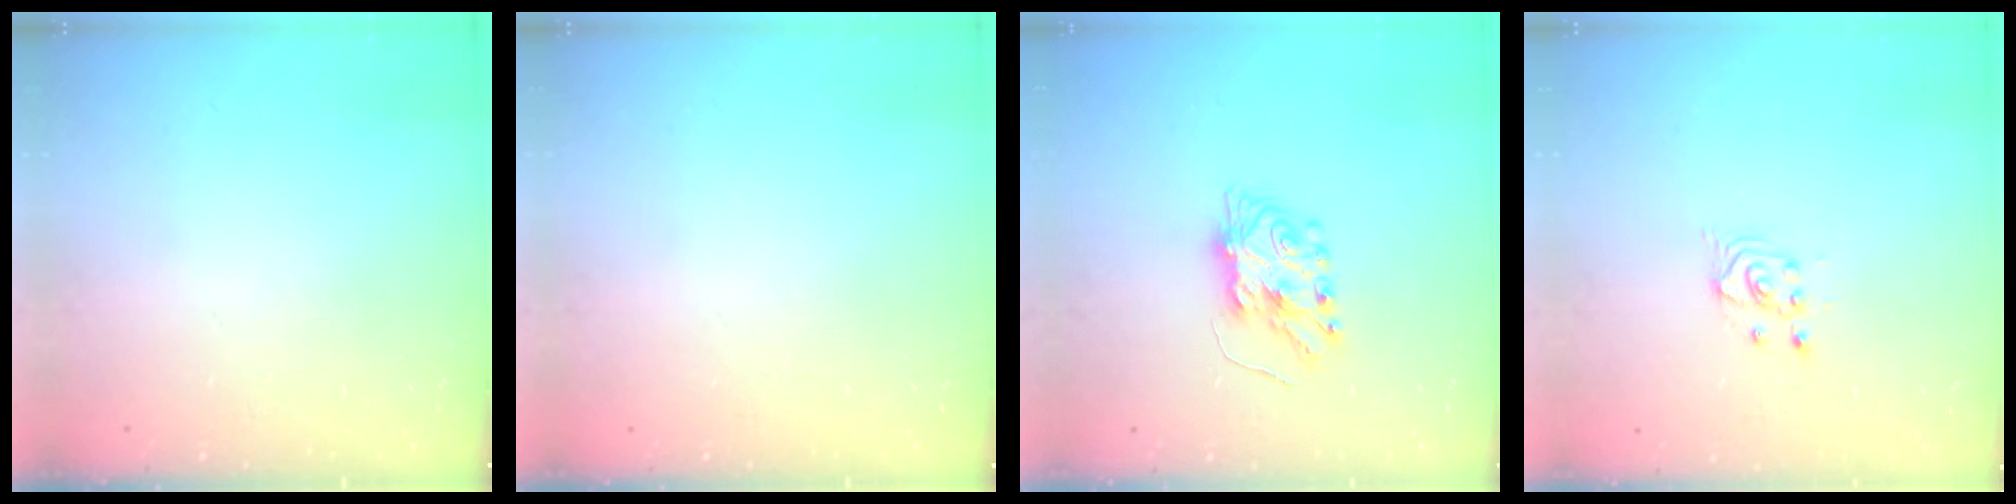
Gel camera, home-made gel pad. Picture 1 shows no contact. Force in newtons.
{"total": 0.0}
{"total": 7.3, "press": 7.3, "slide": 0.5}
{"total": 2.7, "press": 2.7, "slide": 0.2}